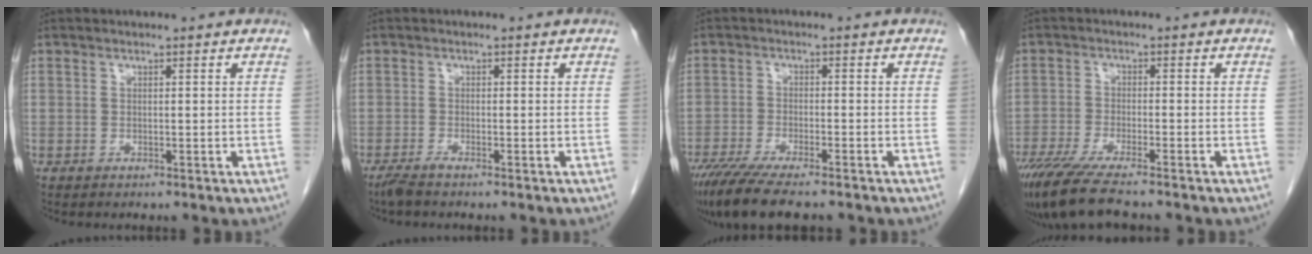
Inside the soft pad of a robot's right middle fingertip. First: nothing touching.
{"total": 1.8, "force": [-1.5, -0.1, 1.0], "torque": [-0.028, -0.006, -0.032]}
{"total": 11.4, "force": [-9.2, 1.8, 6.5], "torque": [-0.103, -0.024, -0.147]}
{"total": 9.8, "force": [-7.7, 0.9, 5.9], "torque": [-0.099, -0.024, -0.130]}